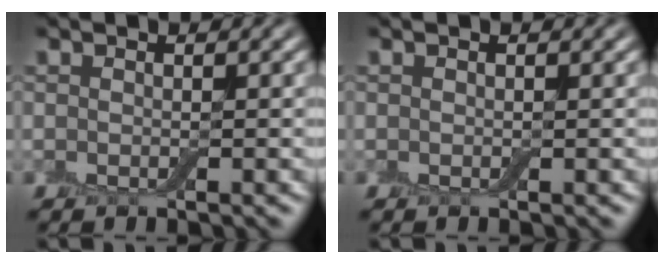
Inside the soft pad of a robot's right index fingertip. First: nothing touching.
{"total": 0.0}